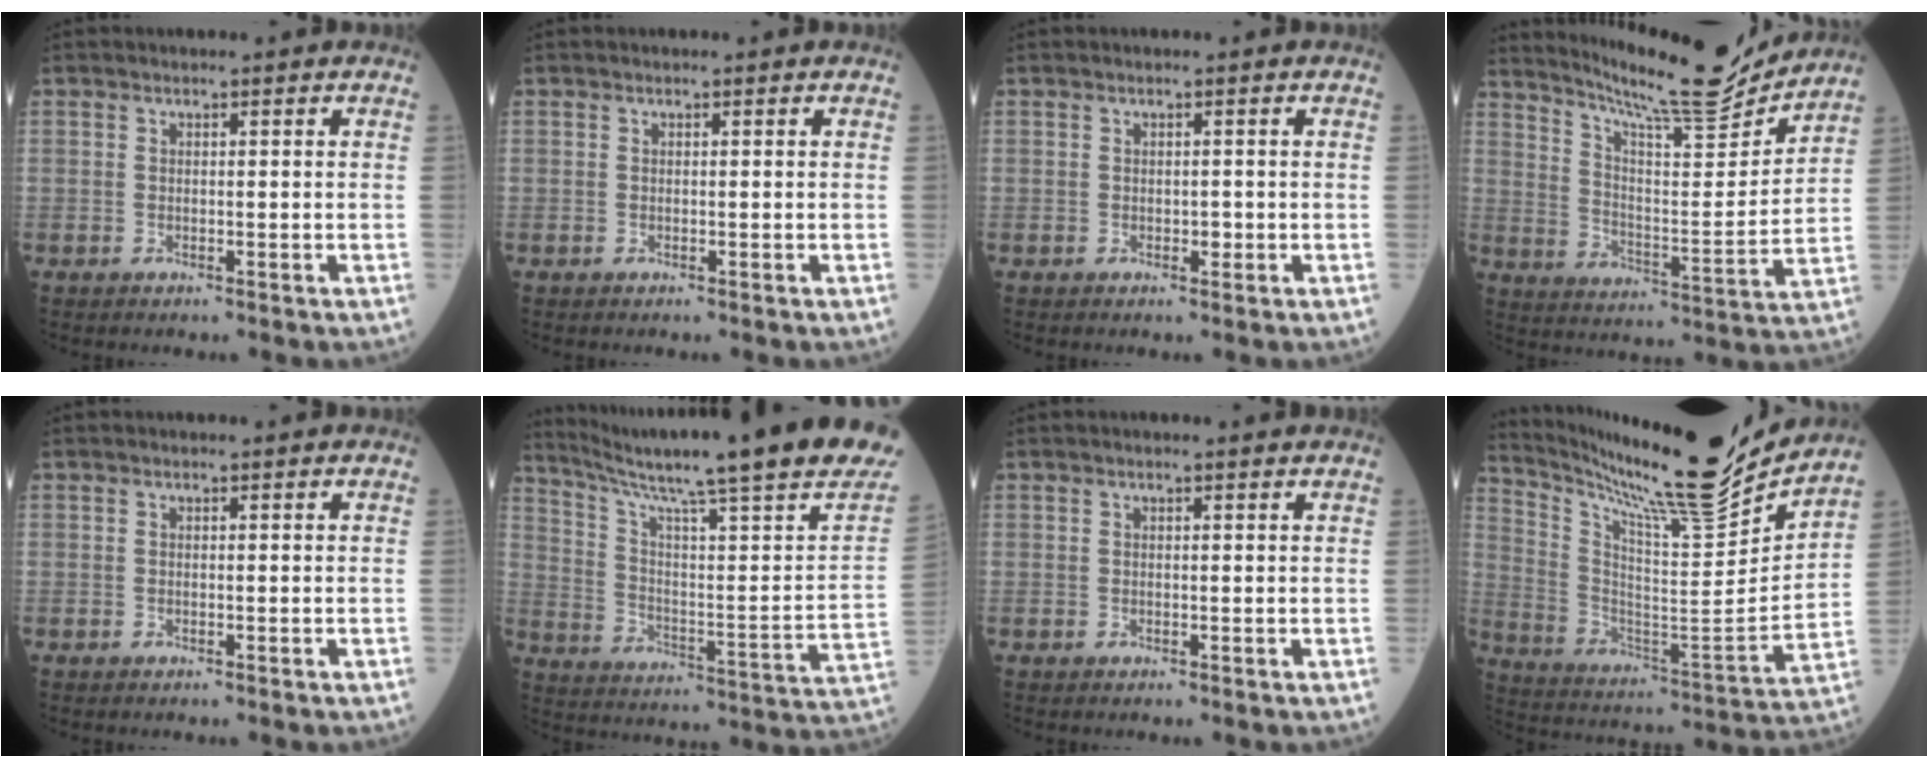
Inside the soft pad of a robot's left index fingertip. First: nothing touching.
{"total": 0.0}
{"total": 0.8, "force": [-0.1, 0.5, 0.7], "torque": [-0.007, 0.002, -0.002]}
{"total": 16.8, "force": [15.7, 0.0, 5.8], "torque": [-0.108, -0.028, 0.243]}
{"total": 0.0}
{"total": 29.6, "force": [22.8, 0.5, 18.9], "torque": [-0.270, -0.069, 0.308]}
{"total": 1.6, "force": [1.4, -0.2, 0.8], "torque": [-0.015, 0.009, 0.019]}
{"total": 20.9, "force": [19.1, 0.1, 8.4], "torque": [-0.166, -0.063, 0.302]}